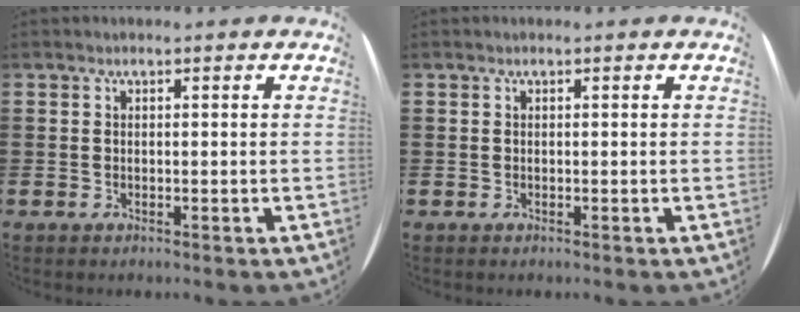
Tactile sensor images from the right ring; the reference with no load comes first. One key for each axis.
{"total": 0.0}